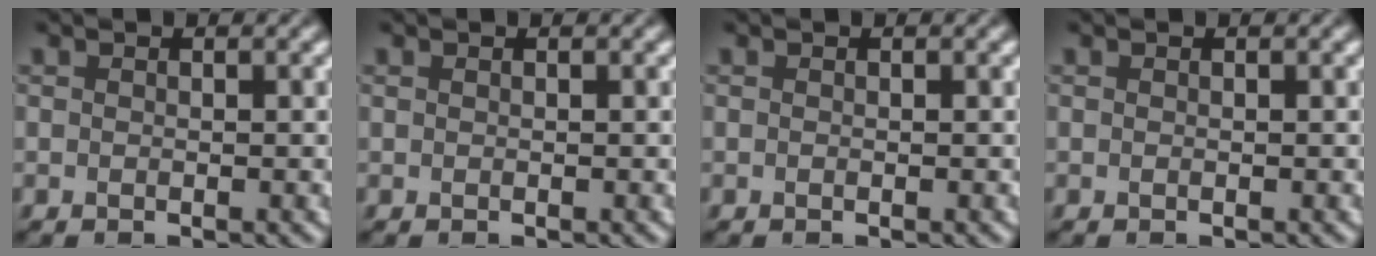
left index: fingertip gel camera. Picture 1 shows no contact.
{"total": 0.0}
{"total": 0.0}
{"total": 0.0}